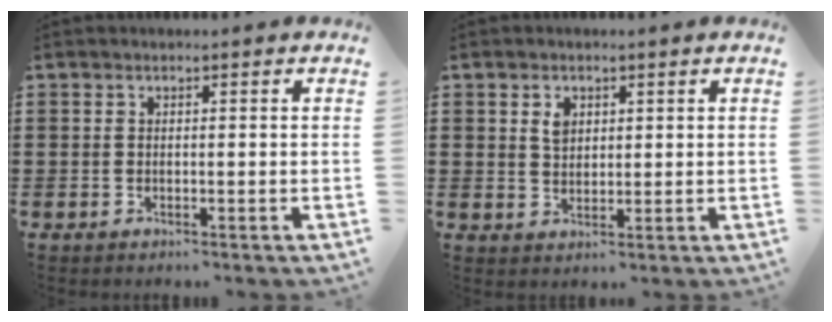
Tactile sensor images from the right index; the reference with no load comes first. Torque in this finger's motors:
{"motor_torque": [0.25, -0.19, 0.07, 0.05]}